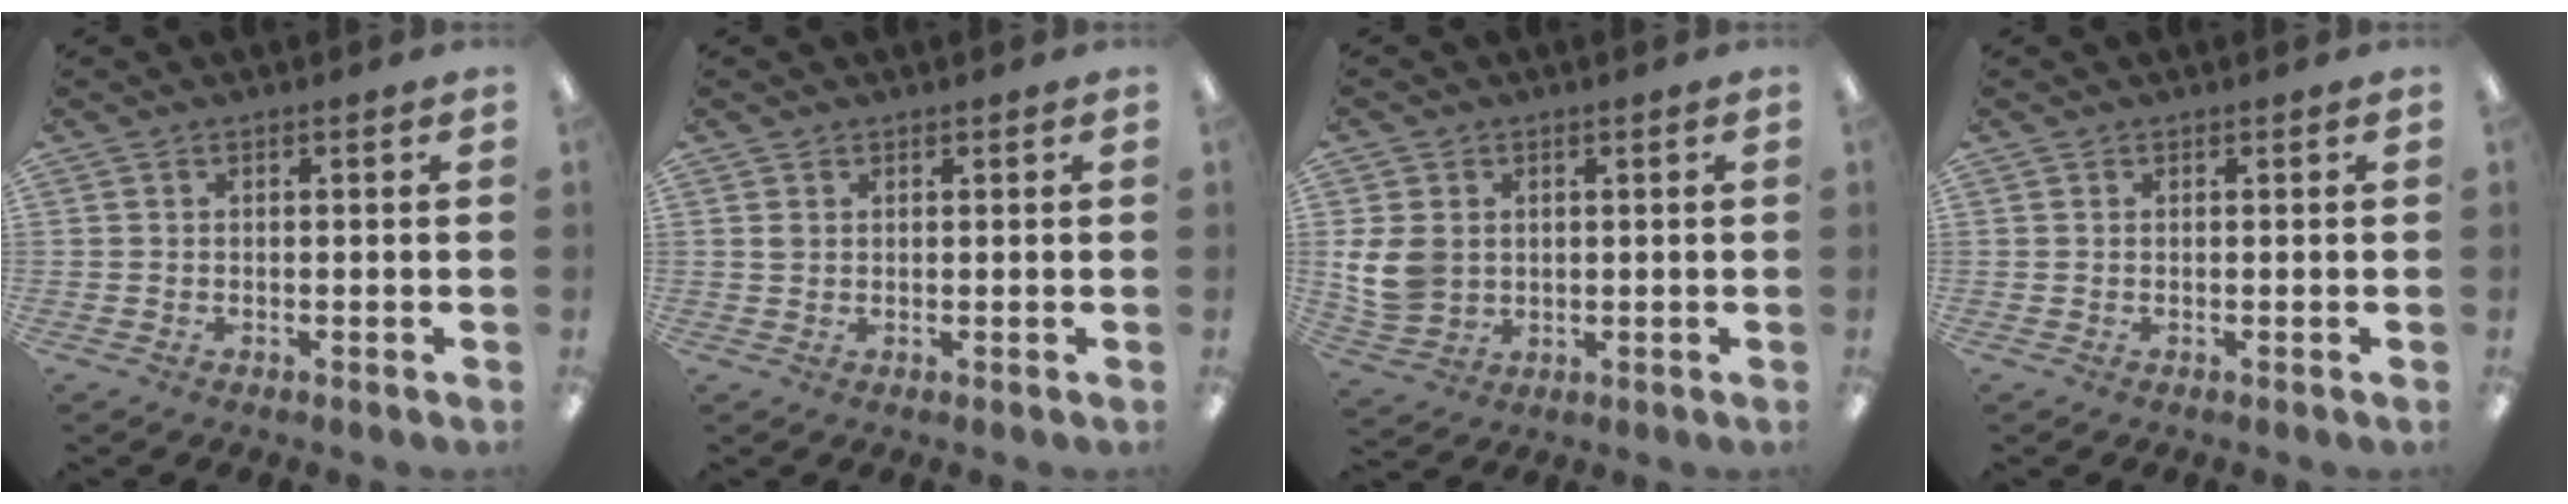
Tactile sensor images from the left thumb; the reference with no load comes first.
{"total": 1.1, "force": [0.6, 0.9, 0.1], "torque": [-0.004, 0.001, 0.013]}
{"total": 8.7, "force": [1.5, 7.3, 4.5], "torque": [-0.101, 0.008, 0.032]}
{"total": 0.0}